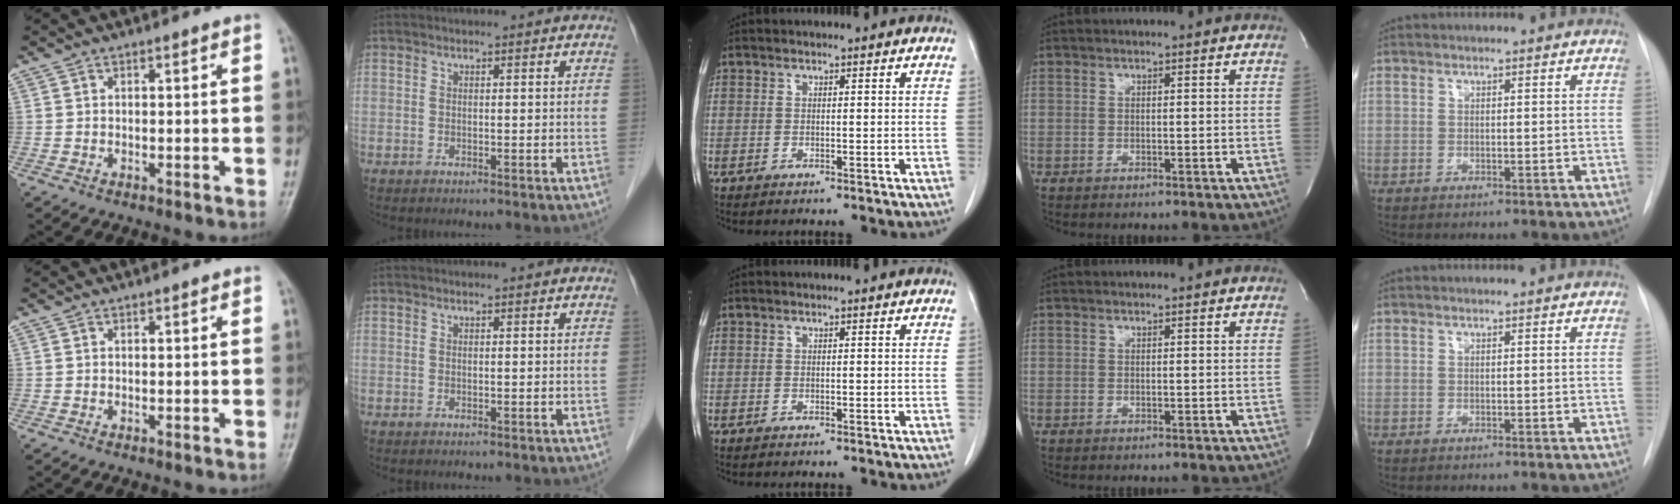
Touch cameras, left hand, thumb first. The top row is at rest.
{}